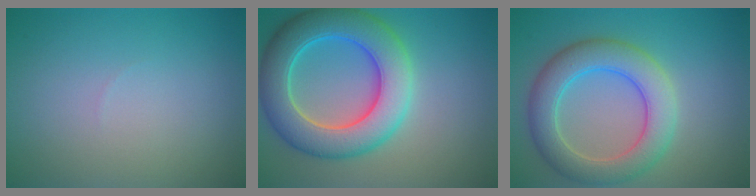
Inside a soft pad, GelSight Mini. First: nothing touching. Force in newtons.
{"total": 8.8, "press": 8.8, "slide": 0.4}
{"total": 6.1, "press": 6.1, "slide": 0.2}